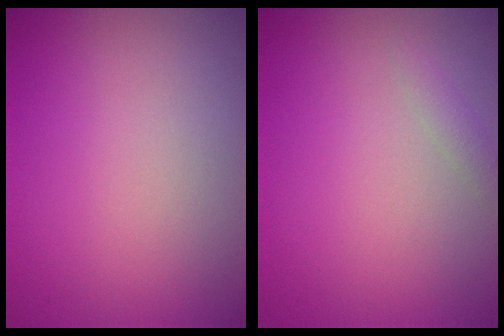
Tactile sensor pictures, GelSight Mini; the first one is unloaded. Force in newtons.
{"total": 0.9, "press": 0.9, "slide": 0.0}